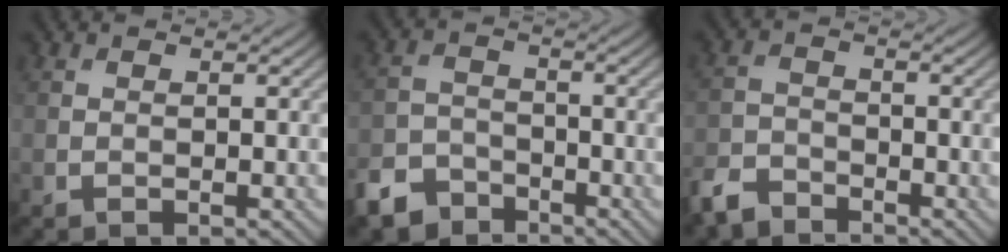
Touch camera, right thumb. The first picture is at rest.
{"total": 6.0, "force": [-4.5, 3.5, 1.8], "torque": [-0.042, -0.005, -0.098]}
{"total": 4.6, "force": [-4.0, 1.9, 1.4], "torque": [-0.032, -0.008, -0.092]}